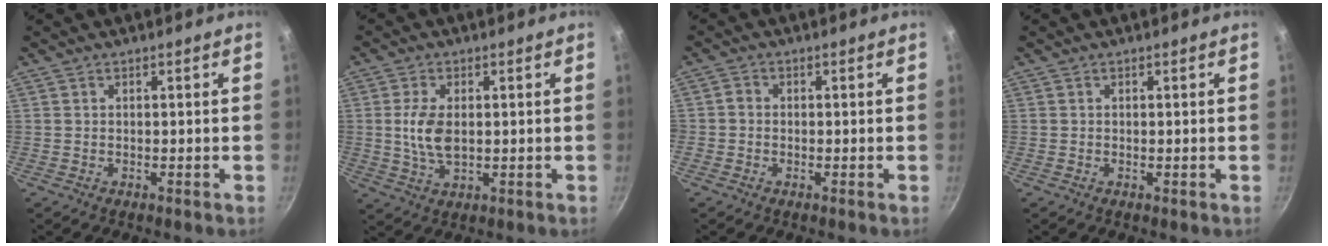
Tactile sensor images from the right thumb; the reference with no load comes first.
{"total": 6.7, "force": [0.5, 3.7, 5.6], "torque": [-0.113, -0.004, 0.011]}
{"total": 1.6, "force": [-0.4, 1.4, 0.6], "torque": [-0.004, 0.009, -0.012]}
{"total": 0.0}